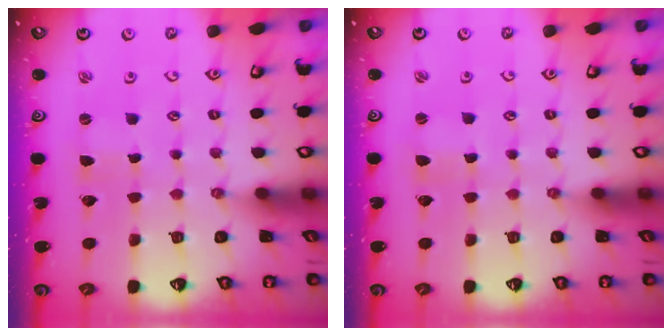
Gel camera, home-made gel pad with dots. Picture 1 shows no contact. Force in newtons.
{"total": 0.9, "press": 0.8, "slide": 0.1}